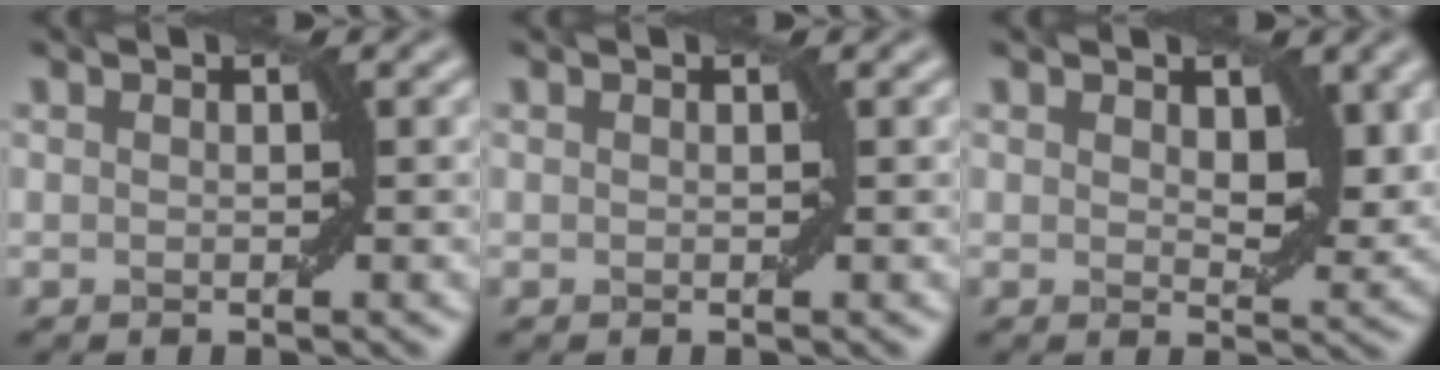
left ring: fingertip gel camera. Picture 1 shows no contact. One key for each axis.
{"total": 0.0}
{"total": 3.4, "fx": 1.2, "fy": 1.8, "fz": 2.7, "tx": -0.038, "ty": -0.008, "tz": 0.023}